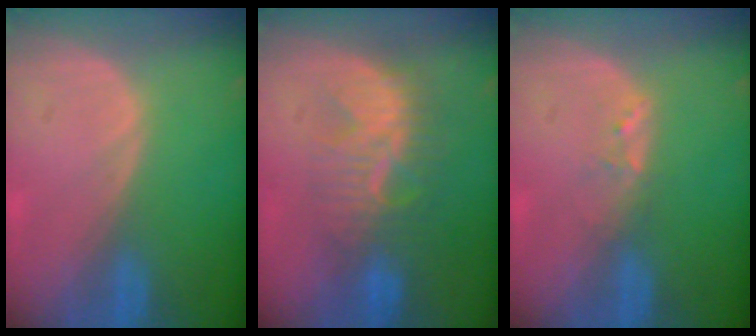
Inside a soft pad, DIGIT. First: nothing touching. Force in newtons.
{"total": 8.0, "press": 7.8, "slide": 2.1}
{"total": 1.6, "press": 1.5, "slide": 0.3}